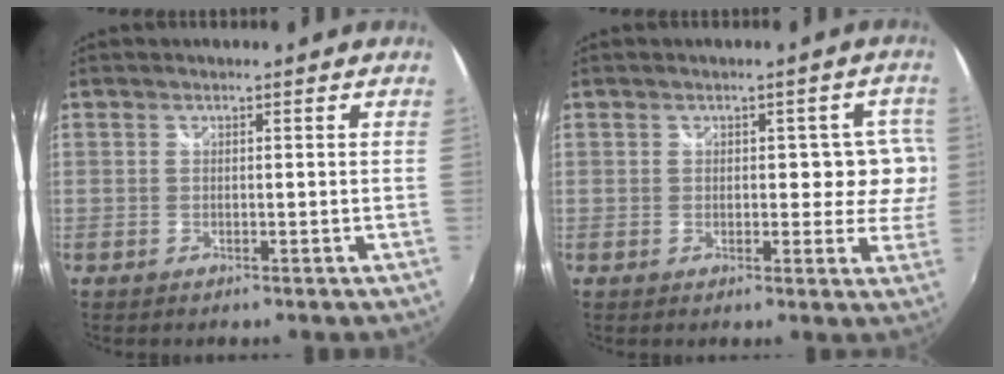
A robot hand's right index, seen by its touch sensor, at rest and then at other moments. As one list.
[{"total": 5.1, "force": [0.2, 3.8, 3.4], "torque": [-0.019, 0.014, 0.006]}]